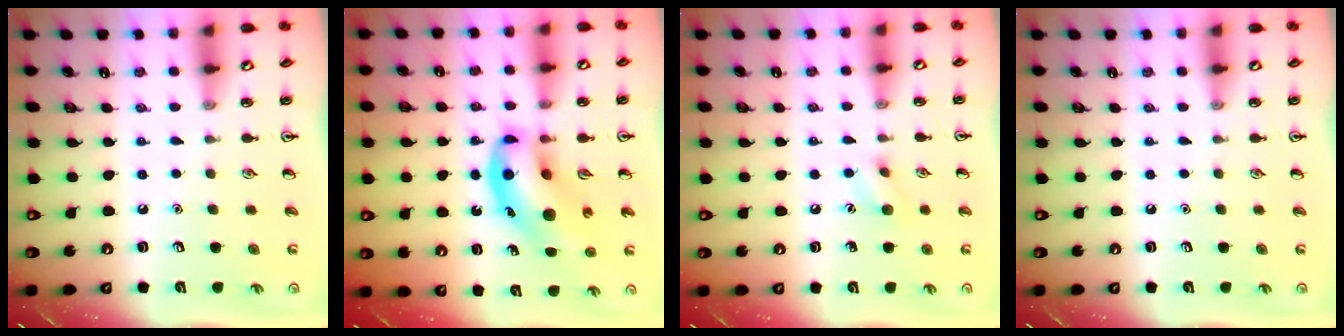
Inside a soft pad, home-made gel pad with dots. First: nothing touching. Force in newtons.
{"total": 13.3, "press": 12.8, "slide": 3.8}
{"total": 7.5, "press": 7.3, "slide": 1.4}
{"total": 0.0}